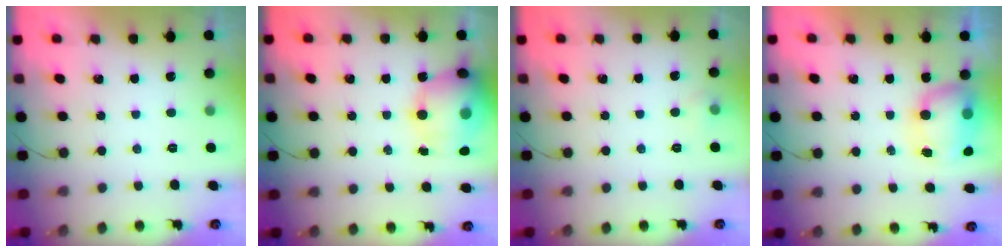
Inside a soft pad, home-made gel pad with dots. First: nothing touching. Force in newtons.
{"total": 18.0, "press": 17.5, "slide": 4.2}
{"total": 3.9, "press": 3.7, "slide": 1.4}
{"total": 8.8, "press": 8.6, "slide": 1.9}